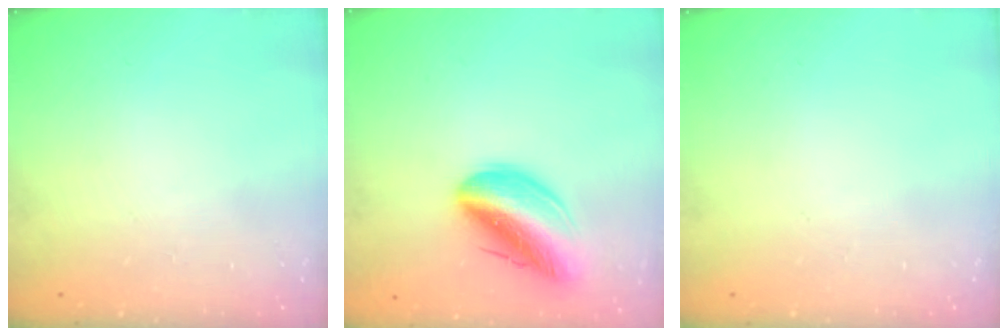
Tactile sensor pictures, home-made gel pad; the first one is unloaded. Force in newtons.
{"total": 15.8, "press": 15.4, "slide": 3.4}
{"total": 0.0}